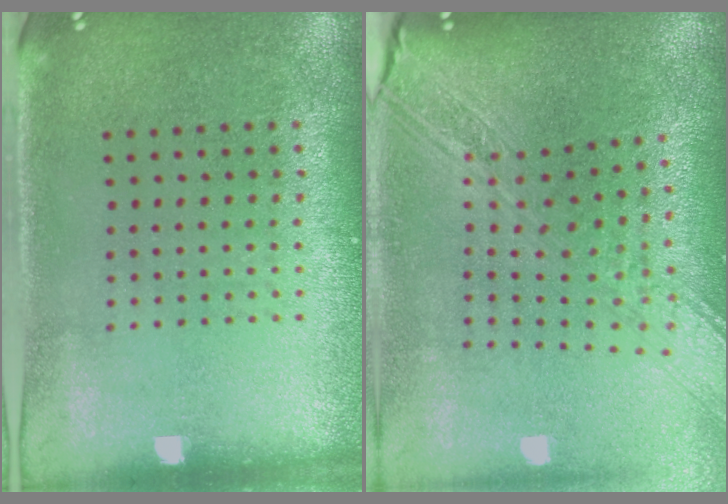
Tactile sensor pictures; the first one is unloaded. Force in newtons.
{"total": 3.2, "press": 2.4, "slide": 2.0}